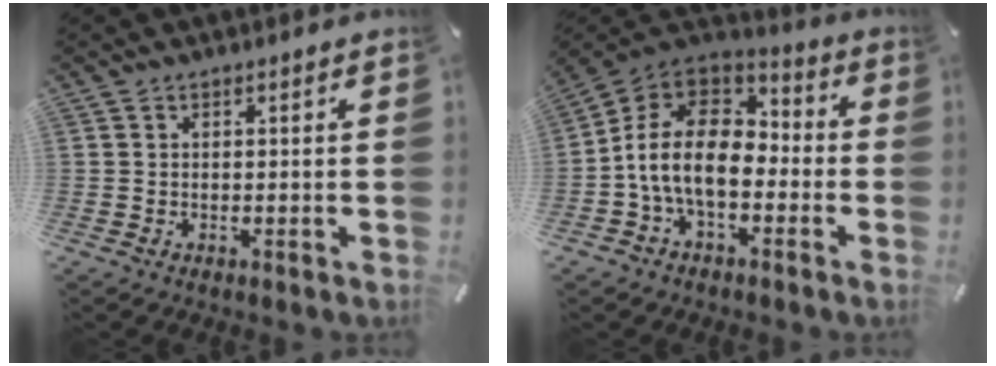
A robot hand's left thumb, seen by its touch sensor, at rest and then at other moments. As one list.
[{"total": 14.2, "force": [-4.6, 8.8, 10.1], "torque": [-0.219, 0.018, -0.090]}]